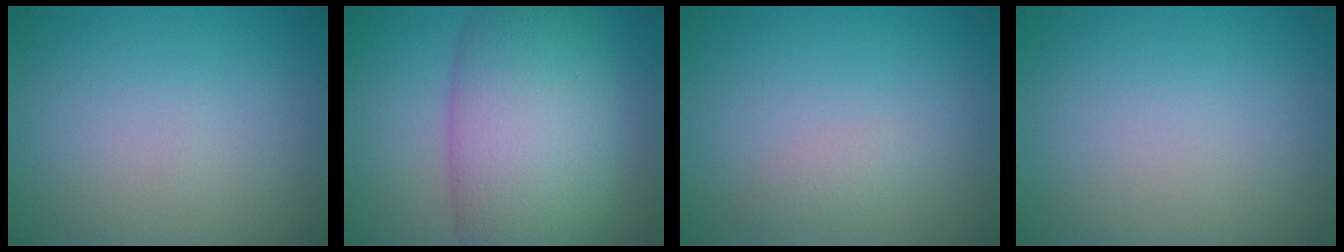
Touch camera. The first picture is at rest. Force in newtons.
{"total": 11.4, "press": 11.4, "slide": 0.6}
{"total": 1.0, "press": 1.0, "slide": 0.0}
{"total": 0.0}